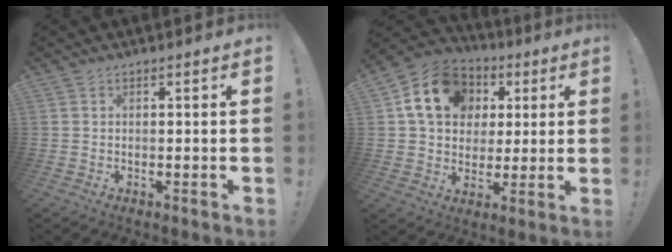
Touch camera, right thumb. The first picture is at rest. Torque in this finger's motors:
{"motor_torque": [-0.14, 0.97, 1.52, 0.12, 0.47]}